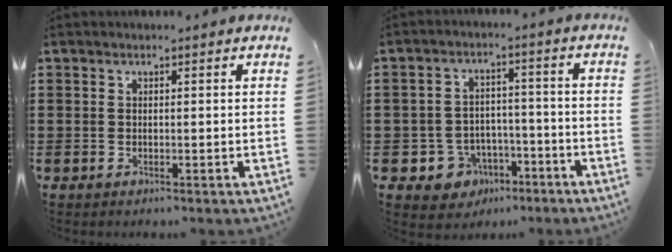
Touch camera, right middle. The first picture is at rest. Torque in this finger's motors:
{"motor_torque": [-0.06, -0.36, 0.06, 0.01]}